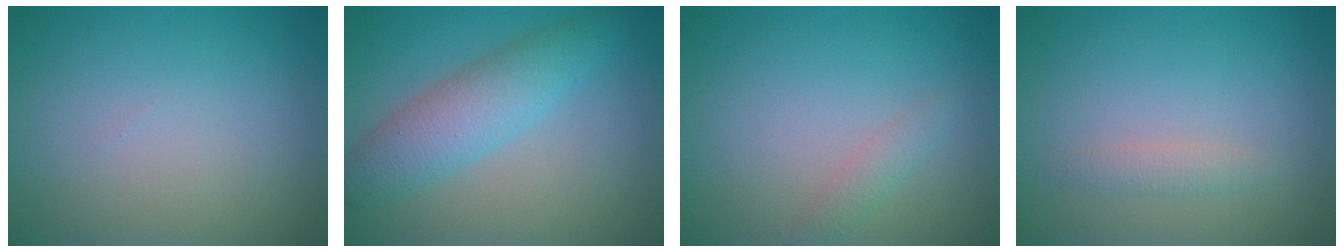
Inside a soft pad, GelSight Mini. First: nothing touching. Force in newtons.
{"total": 4.6, "press": 4.6, "slide": 0.1}
{"total": 1.2, "press": 1.2, "slide": 0.0}
{"total": 1.2, "press": 1.2, "slide": 0.0}